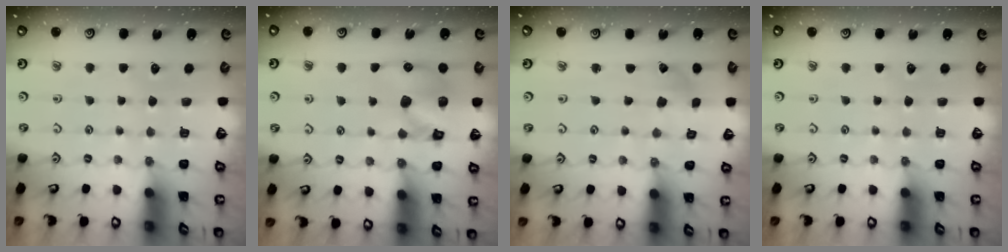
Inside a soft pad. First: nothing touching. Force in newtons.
{"total": 9.9, "press": 9.8, "slide": 1.6}
{"total": 1.7, "press": 1.7, "slide": 0.3}
{"total": 0.0}